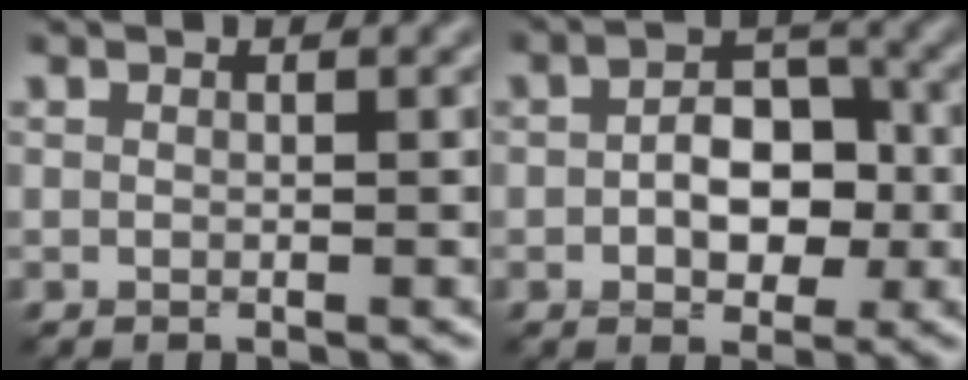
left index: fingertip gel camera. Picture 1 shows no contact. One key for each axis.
{"total": 4.7, "fx": -0.5, "fy": 2.9, "fz": 3.7, "tx": -0.052, "ty": 0.007, "tz": -0.010}